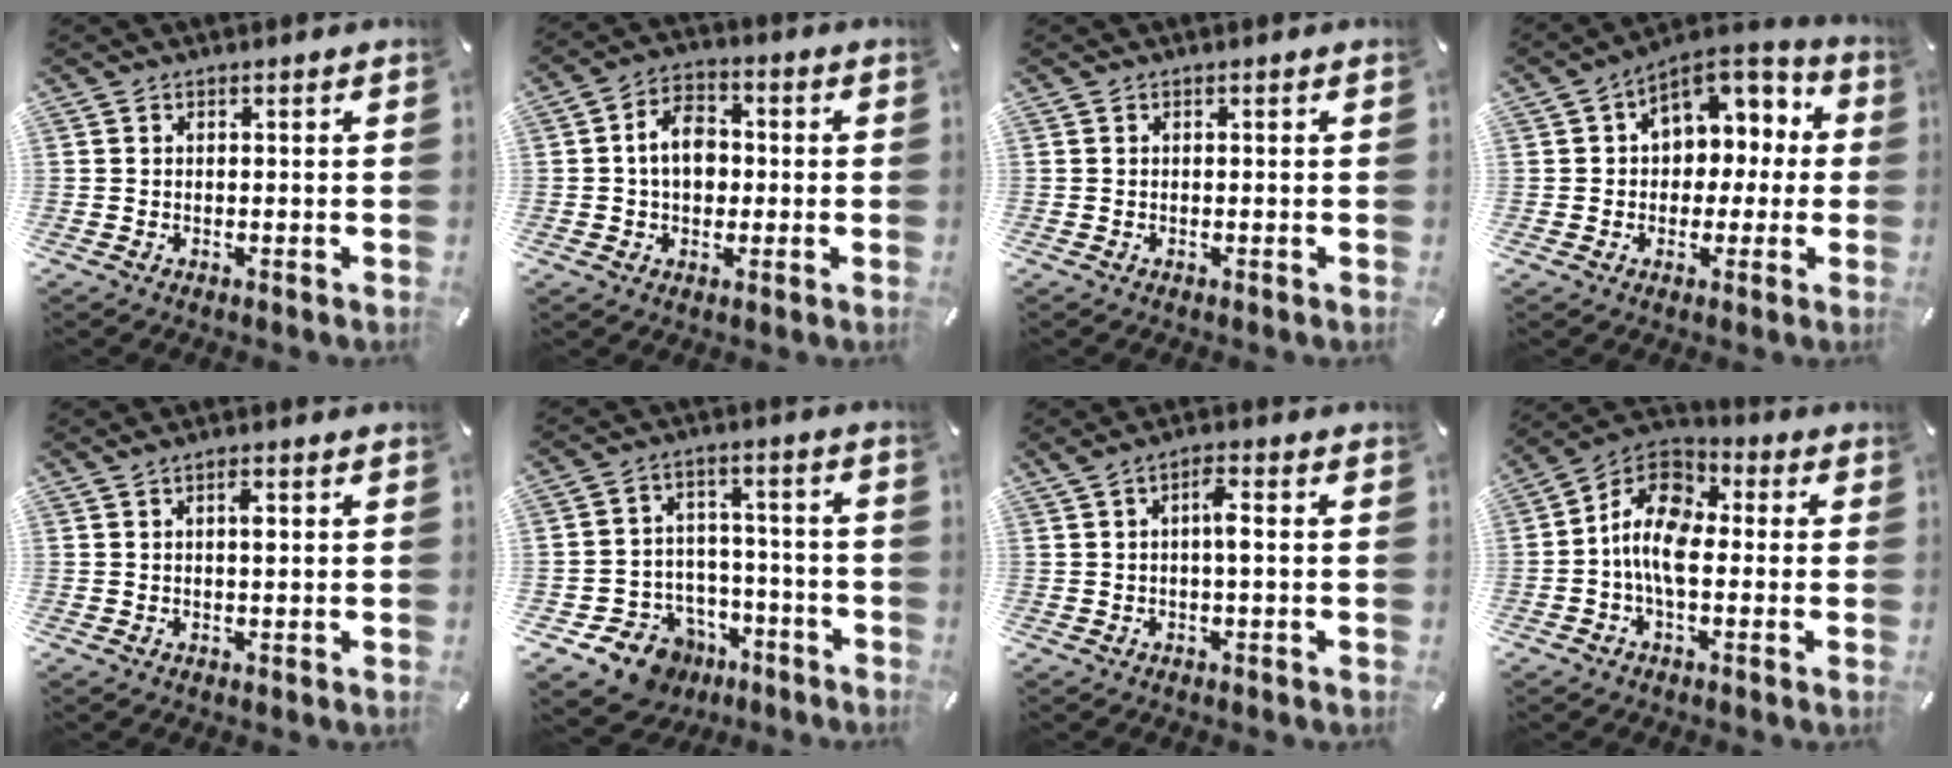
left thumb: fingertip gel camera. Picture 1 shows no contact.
{"total": 8.3, "force": [0.0, 6.2, 5.5], "torque": [-0.089, 0.008, -0.003]}
{"total": 0.0}
{"total": 9.6, "force": [2.8, 8.0, 4.4], "torque": [-0.054, -0.016, 0.049]}
{"total": 2.7, "force": [0.7, 0.9, 2.5], "torque": [-0.042, 0.004, 0.007]}
{"total": 10.0, "force": [-5.9, 7.7, 2.4], "torque": [-0.040, 0.038, -0.095]}
{"total": 4.3, "force": [0.2, 1.0, 4.2], "torque": [-0.074, 0.006, -0.003]}
{"total": 11.1, "force": [-1.7, 6.8, 8.6], "torque": [-0.189, -0.002, -0.034]}